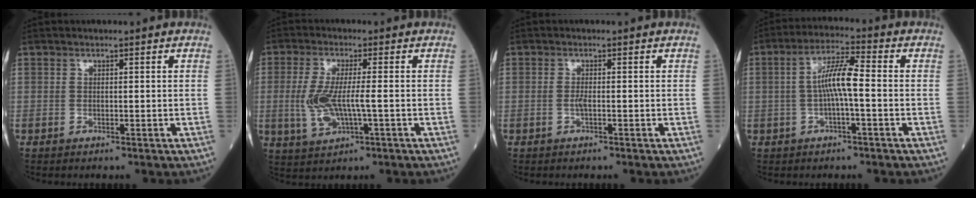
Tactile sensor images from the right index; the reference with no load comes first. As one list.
[{"total": 6.9, "force": [-0.8, 1.7, 6.6], "torque": [-0.148, -0.007, -0.015]}, {"total": 0.8, "force": [-0.3, 0.1, 0.7], "torque": [-0.019, 0.001, -0.007]}, {"total": 6.7, "force": [-0.4, 0.7, 6.6], "torque": [-0.127, 0.016, -0.011]}]